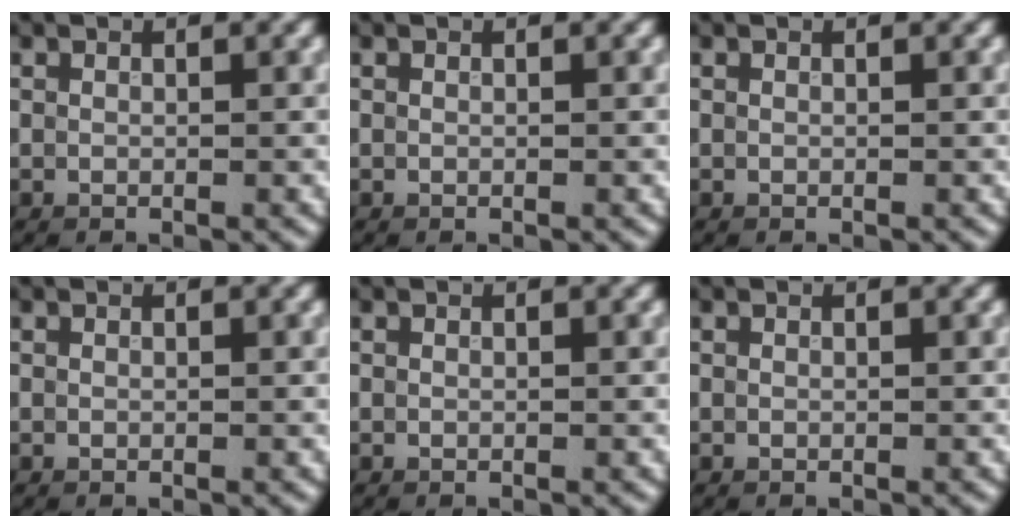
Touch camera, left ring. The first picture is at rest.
{"total": 0.0}
{"total": 0.0}
{"total": 0.0}
{"total": 0.0}
{"total": 0.0}